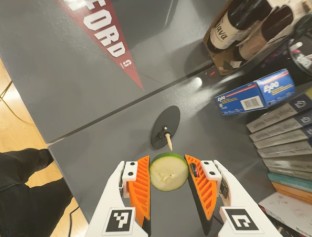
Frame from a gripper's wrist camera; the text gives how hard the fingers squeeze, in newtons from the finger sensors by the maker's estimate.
{"total": 10.1, "left": 10.5, "right": 9.8}